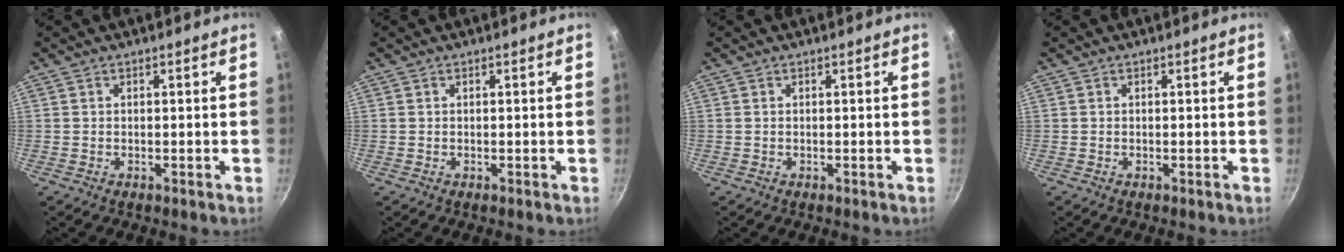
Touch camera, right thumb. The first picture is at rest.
{"total": 0.0}
{"total": 0.0}
{"total": 0.0}